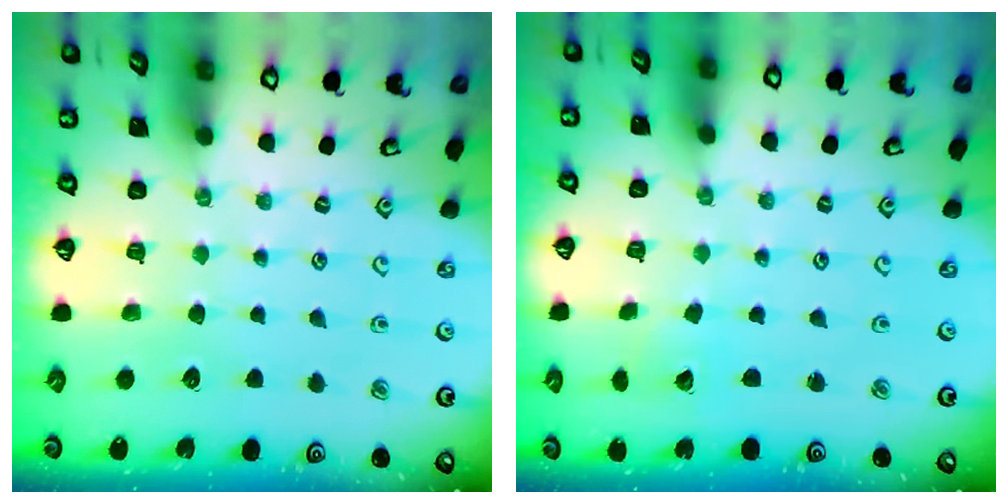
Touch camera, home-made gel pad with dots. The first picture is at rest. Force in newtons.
{"total": 2.2, "press": 2.2, "slide": 0.2}